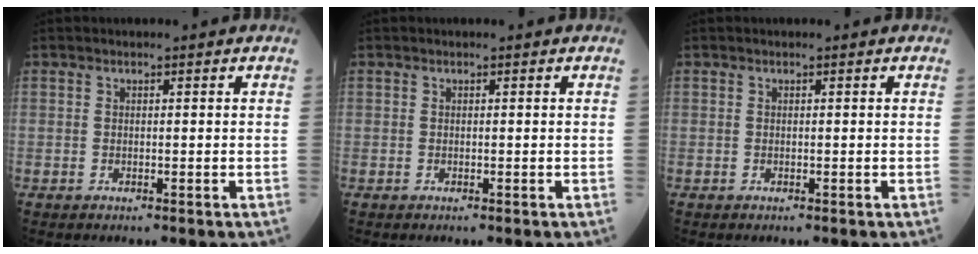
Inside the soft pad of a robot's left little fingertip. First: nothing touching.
{"total": 0.0}
{"total": 0.0}